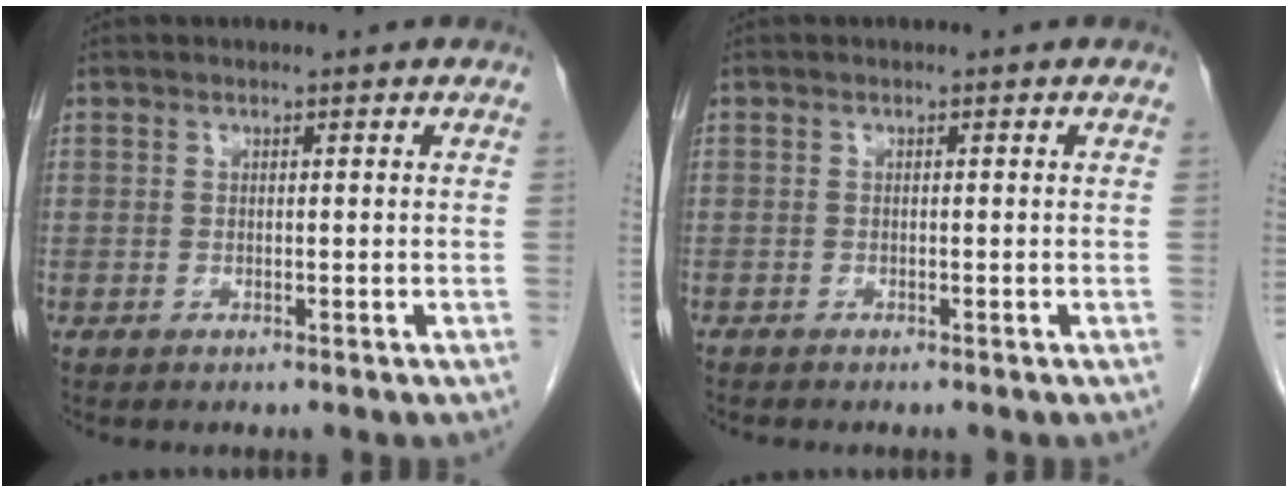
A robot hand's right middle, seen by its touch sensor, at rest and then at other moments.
{"total": 0.8, "force": [-0.7, 0.1, 0.3], "torque": [-0.009, -0.003, -0.011]}